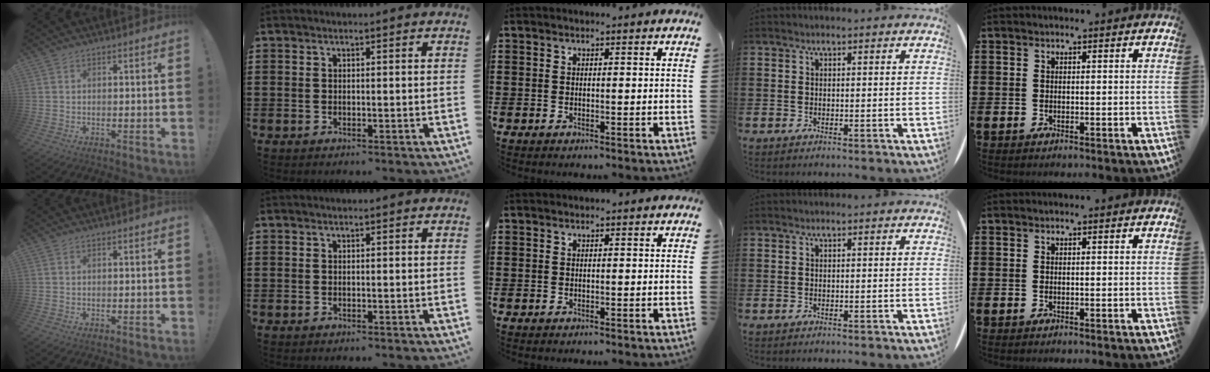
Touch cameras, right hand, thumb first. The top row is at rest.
{}